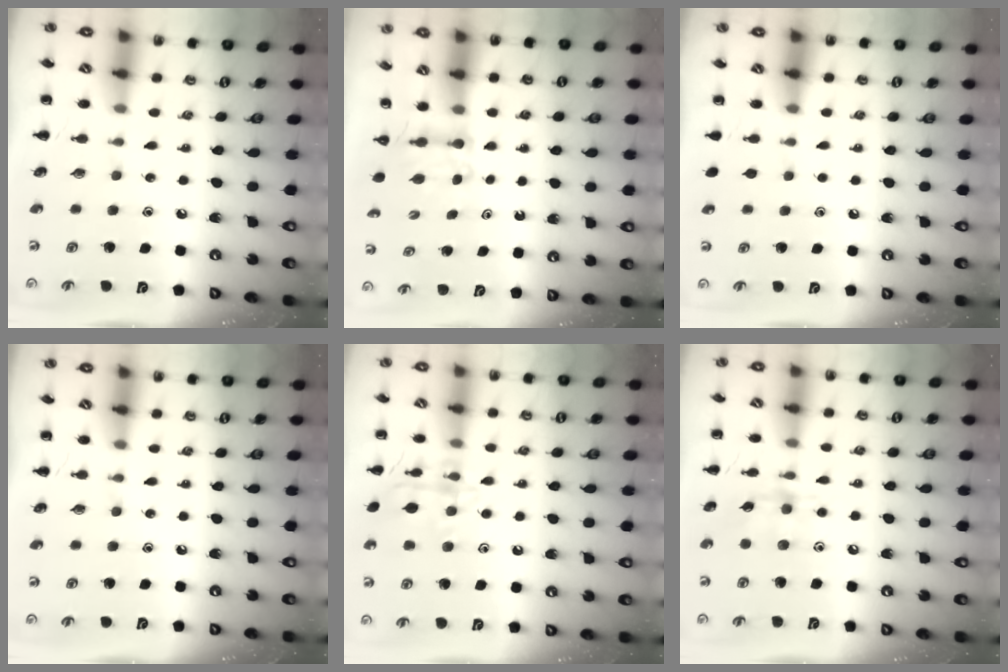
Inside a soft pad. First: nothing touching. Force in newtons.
{"total": 2.7, "press": 2.5, "slide": 1.1}
{"total": 1.1, "press": 1.1, "slide": 0.2}
{"total": 0.0}
{"total": 12.5, "press": 12.5, "slide": 0.6}
{"total": 7.8, "press": 7.8, "slide": 0.6}